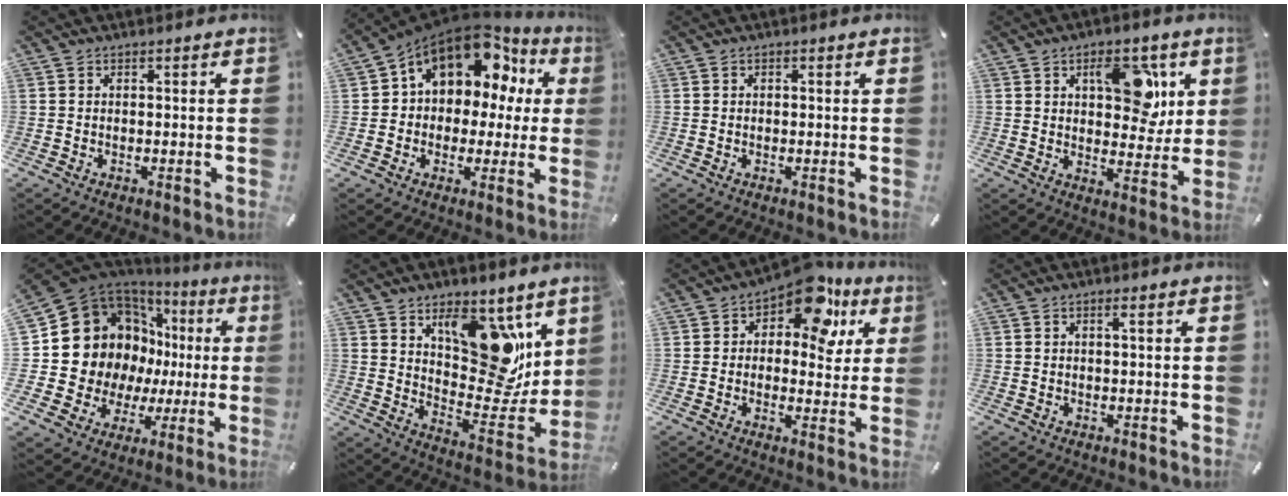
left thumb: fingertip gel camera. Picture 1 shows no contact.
{"total": 13.9, "force": [7.1, 9.7, 7.1], "torque": [-0.113, -0.050, 0.124]}
{"total": 0.6, "force": [0.1, 0.5, 0.3], "torque": [-0.006, 0.003, 0.001]}
{"total": 13.2, "force": [4.8, 7.8, 9.4], "torque": [-0.115, -0.009, 0.079]}
{"total": 17.1, "force": [4.5, 14.5, 8.0], "torque": [-0.151, -0.053, 0.107]}
{"total": 17.4, "force": [9.4, 10.3, 10.3], "torque": [-0.109, -0.089, 0.168]}
{"total": 13.1, "force": [7.2, 7.5, 8.0], "torque": [-0.104, -0.045, 0.124]}
{"total": 1.5, "force": [0.5, 0.4, 1.3], "torque": [-0.026, 0.003, 0.008]}